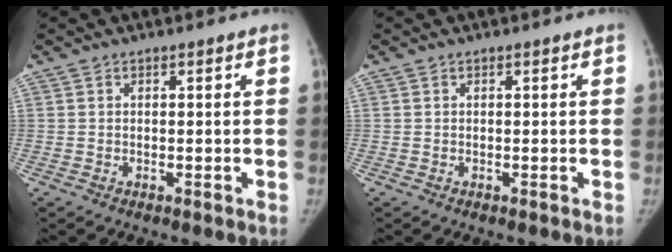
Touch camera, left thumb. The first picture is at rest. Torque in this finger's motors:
{"motor_torque": [-0.26, -0.17, -0.08, 0.11, -0.01]}